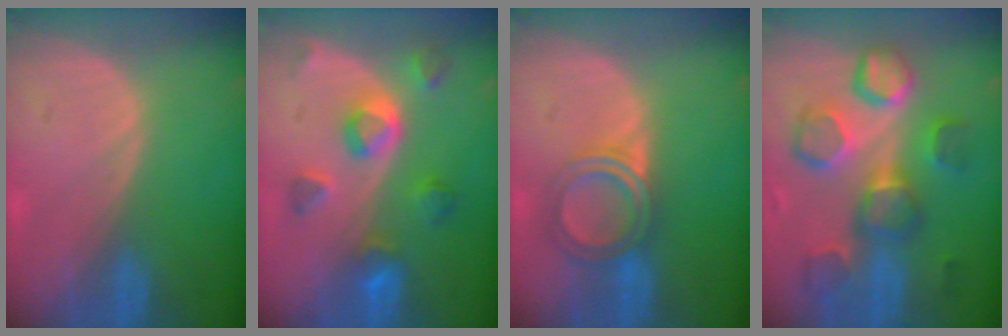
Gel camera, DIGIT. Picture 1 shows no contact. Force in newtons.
{"total": 7.8, "press": 7.0, "slide": 3.5}
{"total": 5.0, "press": 5.0, "slide": 0.4}
{"total": 9.9, "press": 9.8, "slide": 1.6}